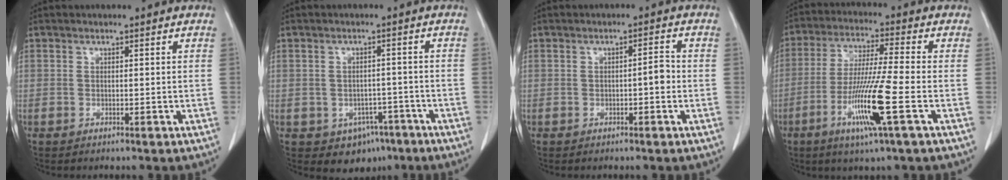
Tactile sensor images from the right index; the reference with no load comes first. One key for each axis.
{"total": 5.7, "fx": -3.2, "fy": 4.3, "fz": 2.0, "tx": -0.017, "ty": 0.007, "tz": -0.035}
{"total": 2.2, "fx": -0.5, "fy": 0.5, "fz": 2.1, "tx": -0.027, "ty": 0.005, "tz": -0.008}
{"total": 11.9, "fx": -4.3, "fy": -0.7, "fz": 11.0, "tx": -0.216, "ty": -0.021, "tz": -0.085}